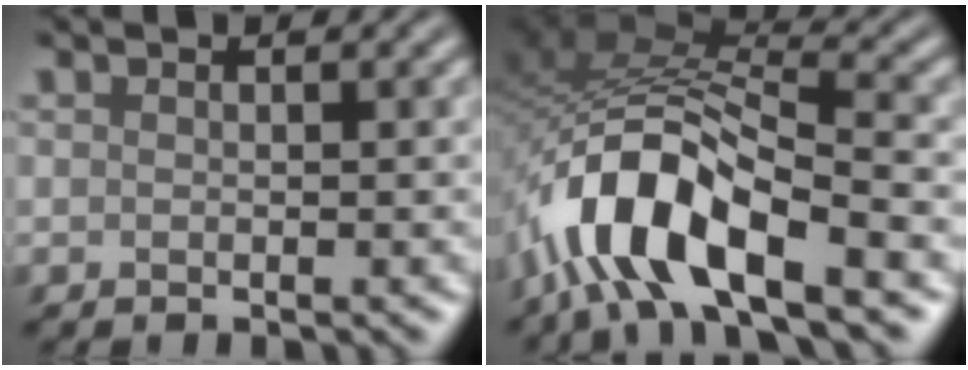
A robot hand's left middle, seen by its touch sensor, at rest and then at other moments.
{"total": 10.4, "force": [-5.4, 4.2, 7.8], "torque": [-0.148, 0.012, -0.108]}